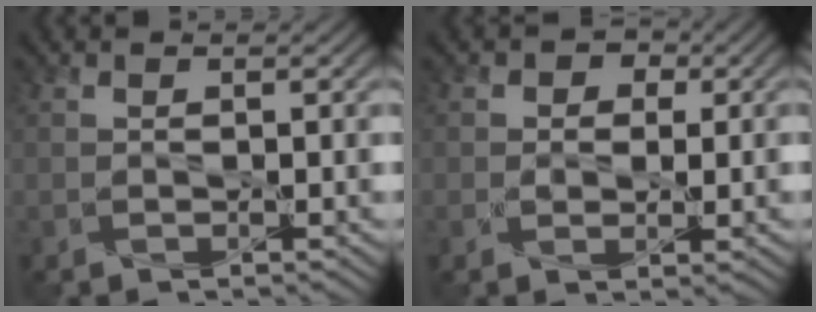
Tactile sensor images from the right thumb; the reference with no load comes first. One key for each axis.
{"total": 4.0, "fx": 1.0, "fy": 3.2, "fz": 2.1, "tx": -0.026, "ty": -0.001, "tz": 0.006}